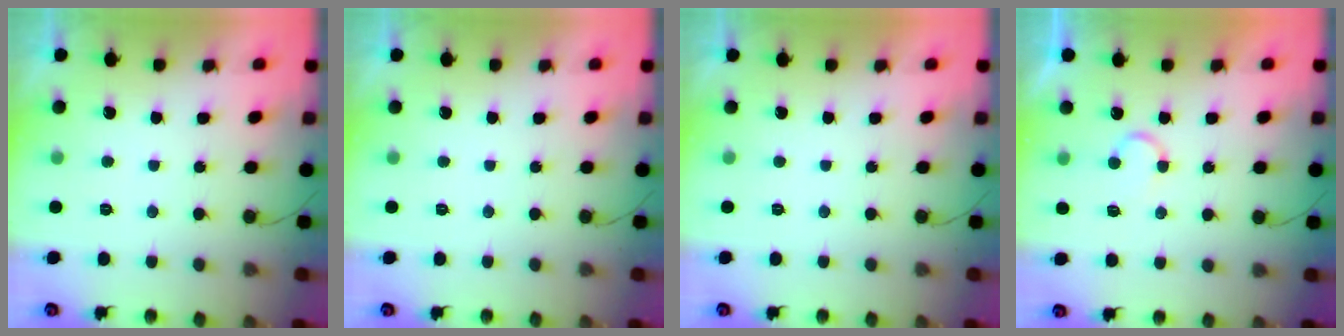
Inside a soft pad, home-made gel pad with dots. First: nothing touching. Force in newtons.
{"total": 0.0}
{"total": 1.7, "press": 1.6, "slide": 0.1}
{"total": 5.8, "press": 5.7, "slide": 0.6}